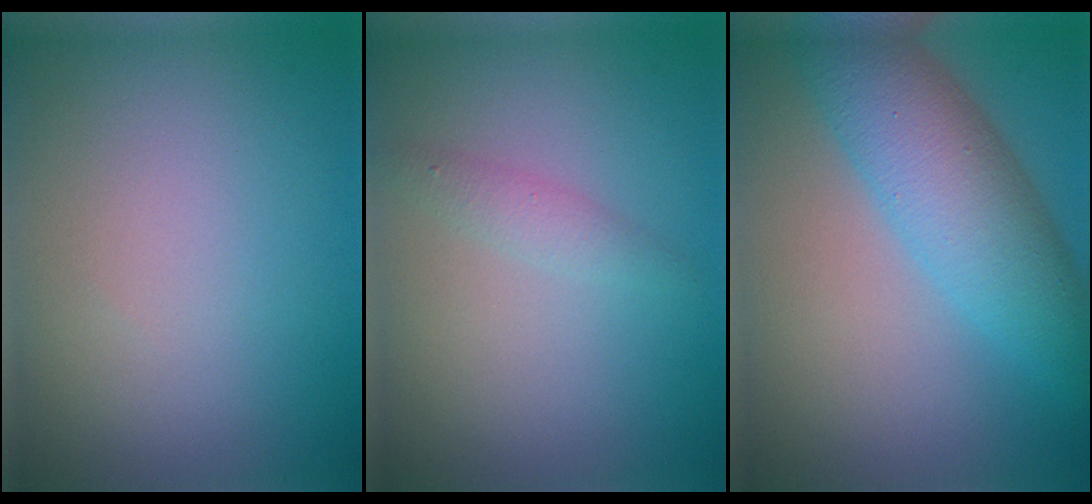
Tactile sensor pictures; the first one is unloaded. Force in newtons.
{"total": 1.4, "press": 1.4, "slide": 0.0}
{"total": 7.1, "press": 7.1, "slide": 0.1}